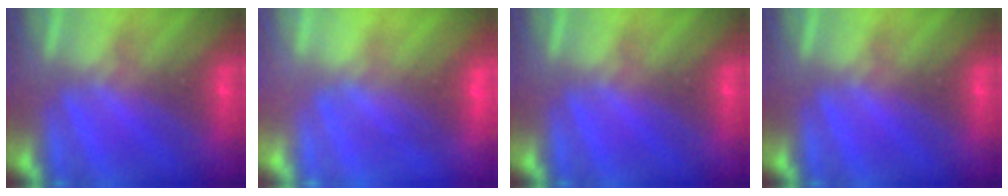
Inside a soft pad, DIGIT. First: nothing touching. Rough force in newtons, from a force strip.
{"total": 2.6}
{"total": 0.0}
{"total": 0.0}